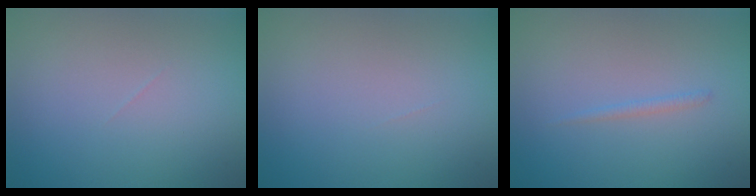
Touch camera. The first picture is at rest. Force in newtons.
{"total": 0.0}
{"total": 0.7, "press": 0.7, "slide": 0.1}